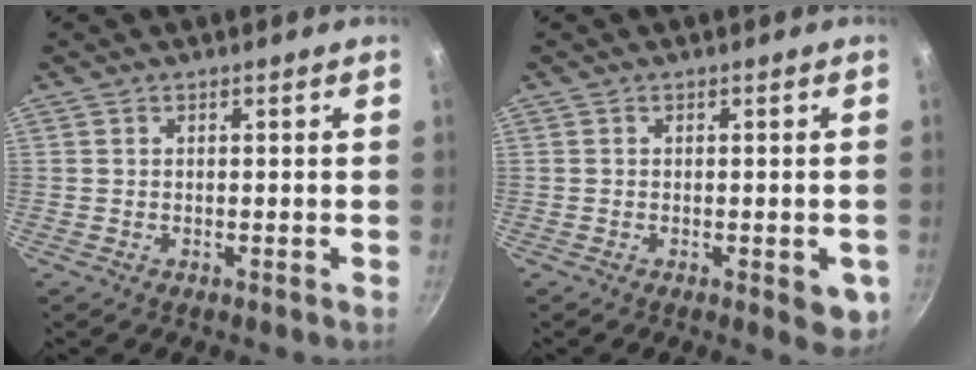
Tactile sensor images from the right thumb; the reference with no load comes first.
{"total": 4.8, "force": [-1.4, 2.1, 4.1], "torque": [-0.037, -0.002, -0.017]}